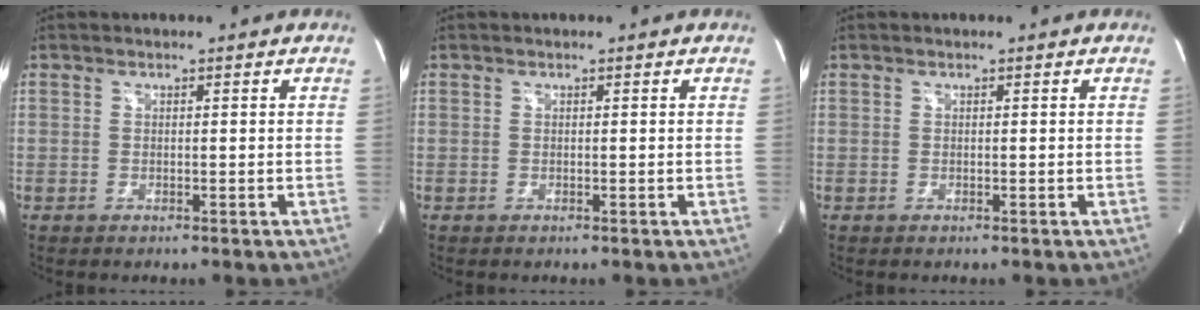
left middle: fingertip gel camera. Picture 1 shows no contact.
{"total": 0.0}
{"total": 0.0}